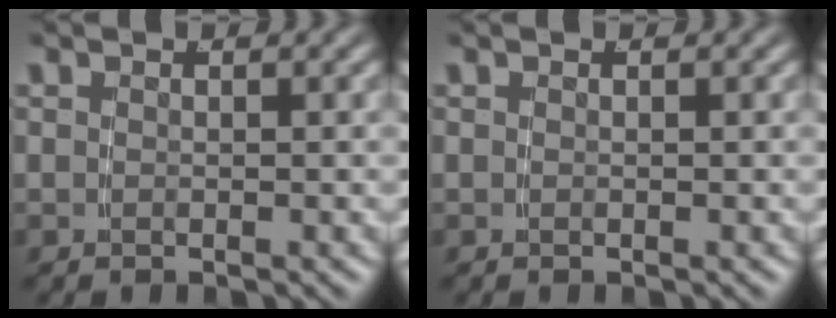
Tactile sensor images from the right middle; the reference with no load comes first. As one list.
[{"total": 0.0}]